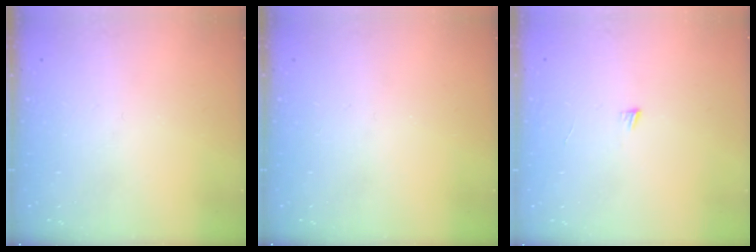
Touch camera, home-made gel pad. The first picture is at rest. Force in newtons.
{"total": 0.0}
{"total": 3.1, "press": 3.1, "slide": 0.3}